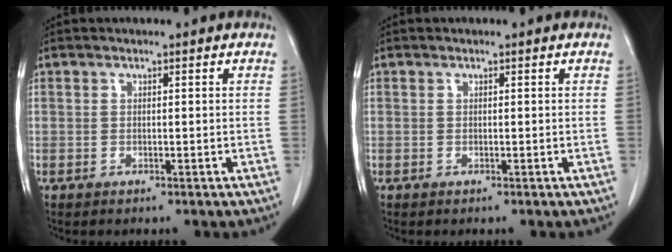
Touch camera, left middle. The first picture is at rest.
{"total": 0.0}